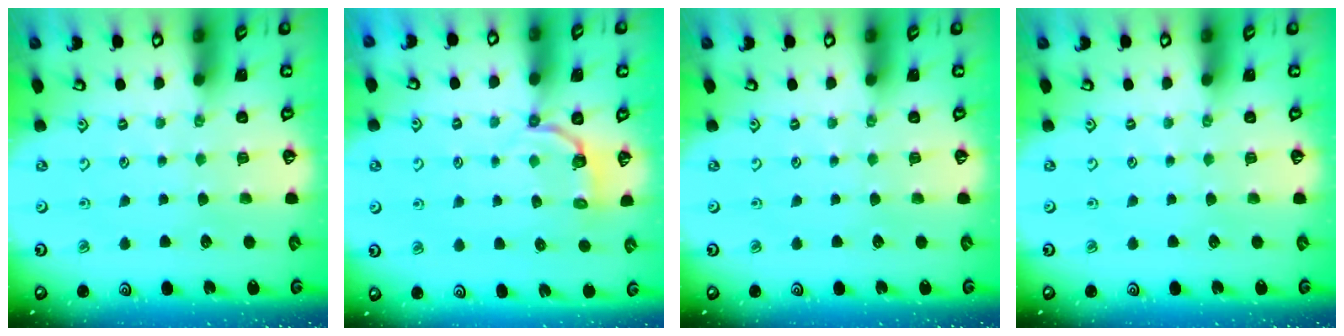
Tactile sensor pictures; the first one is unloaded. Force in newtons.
{"total": 3.5, "press": 1.7, "slide": 3.1}
{"total": 0.0}
{"total": 0.0}